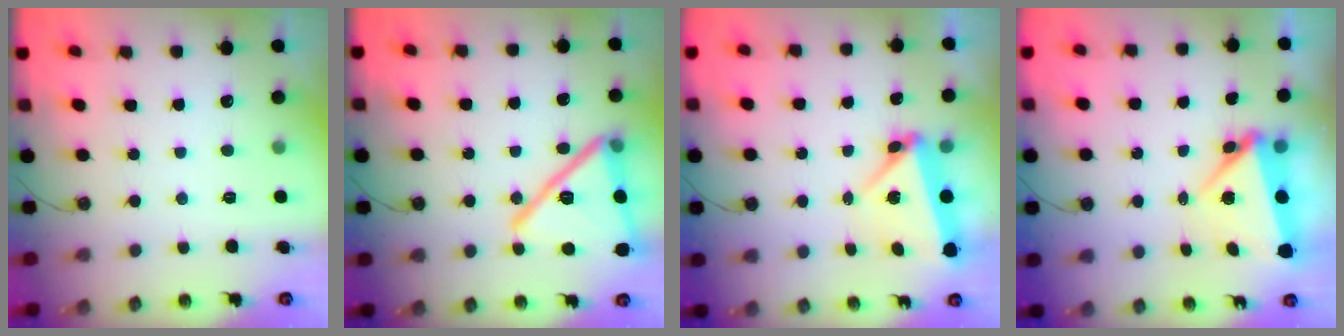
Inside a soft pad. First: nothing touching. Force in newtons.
{"total": 25.4, "press": 22.9, "slide": 11.1}
{"total": 9.1, "press": 4.7, "slide": 7.8}
{"total": 9.7, "press": 5.8, "slide": 7.8}